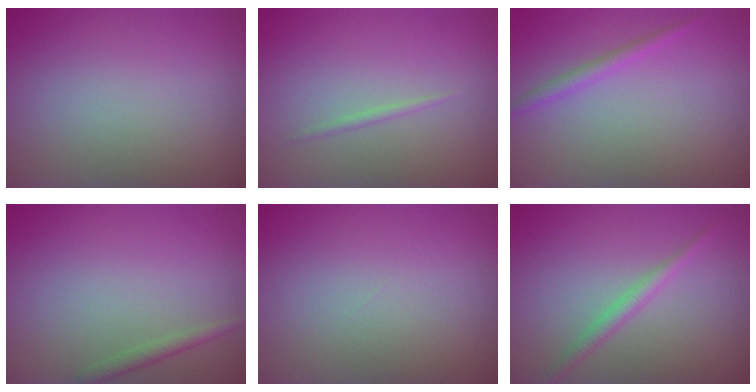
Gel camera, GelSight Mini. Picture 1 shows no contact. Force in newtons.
{"total": 0.6, "press": 0.6, "slide": 0.0}
{"total": 1.4, "press": 1.4, "slide": 0.1}
{"total": 1.3, "press": 1.3, "slide": 0.1}
{"total": 0.0}
{"total": 1.8, "press": 1.8, "slide": 0.0}